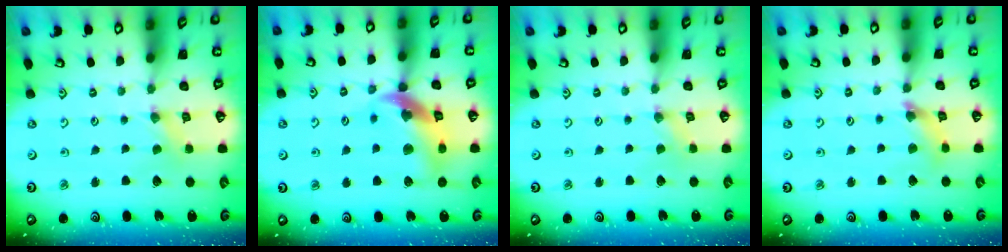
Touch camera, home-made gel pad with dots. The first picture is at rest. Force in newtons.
{"total": 14.5, "press": 14.4, "slide": 1.8}
{"total": 0.6, "press": 0.6, "slide": 0.2}
{"total": 5.4, "press": 5.3, "slide": 0.6}